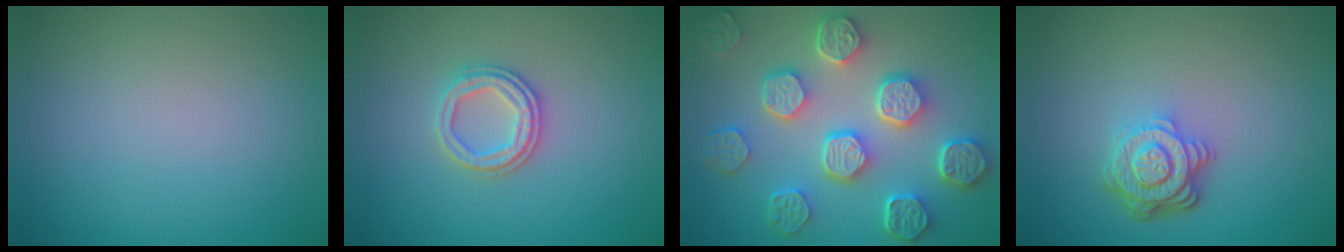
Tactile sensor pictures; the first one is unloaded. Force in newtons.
{"total": 2.6, "press": 2.5, "slide": 0.7}
{"total": 8.2, "press": 6.4, "slide": 5.1}
{"total": 4.5, "press": 3.3, "slide": 3.1}